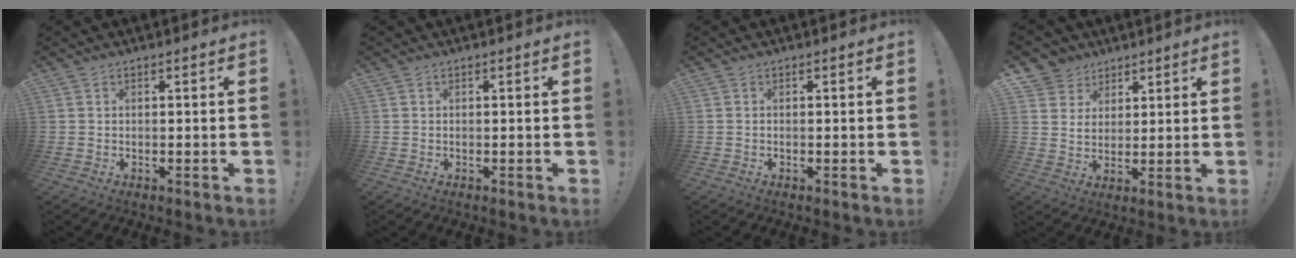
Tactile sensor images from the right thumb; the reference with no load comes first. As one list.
[{"total": 0.0}, {"total": 0.0}, {"total": 6.7, "force": [3.8, 5.5, 0.6], "torque": [-0.019, -0.028, 0.078]}]